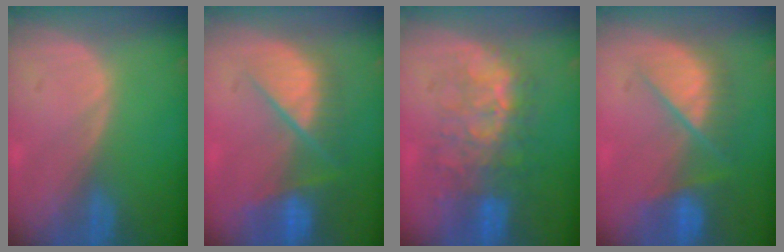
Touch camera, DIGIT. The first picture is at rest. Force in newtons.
{"total": 9.7, "press": 8.3, "slide": 5.1}
{"total": 9.4, "press": 8.7, "slide": 3.4}
{"total": 7.8, "press": 7.6, "slide": 2.0}